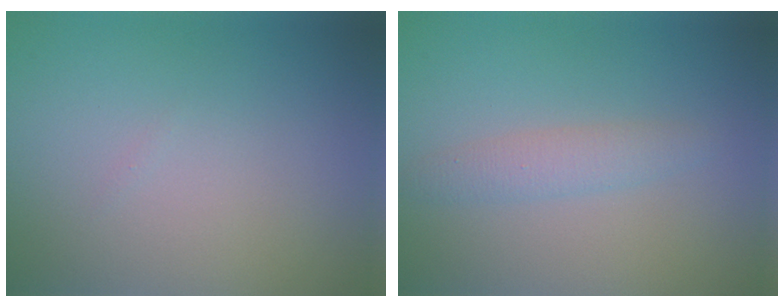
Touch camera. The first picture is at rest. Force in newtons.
{"total": 1.9, "press": 1.9, "slide": 0.1}